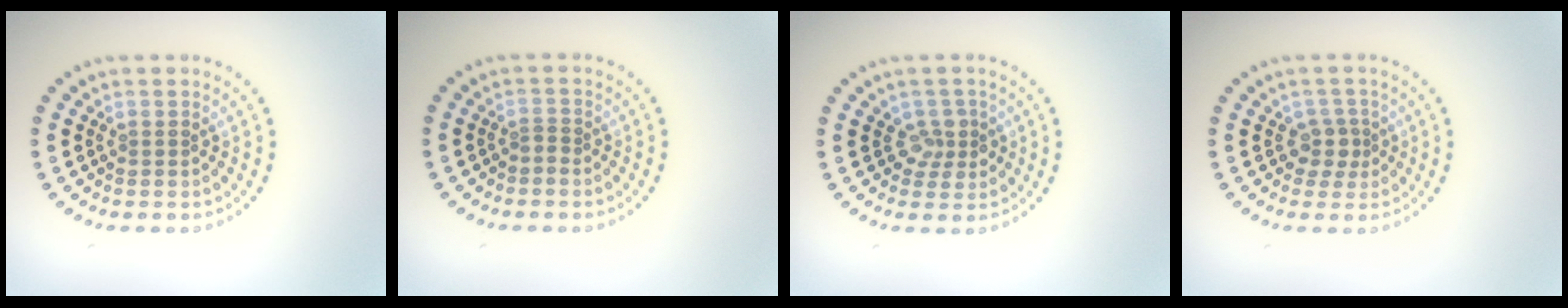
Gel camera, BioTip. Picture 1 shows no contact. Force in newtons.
{"total": 0.6, "press": 0.4, "slide": 0.5}
{"total": 2.0, "press": 1.7, "slide": 0.9}
{"total": 1.9, "press": 1.5, "slide": 1.2}